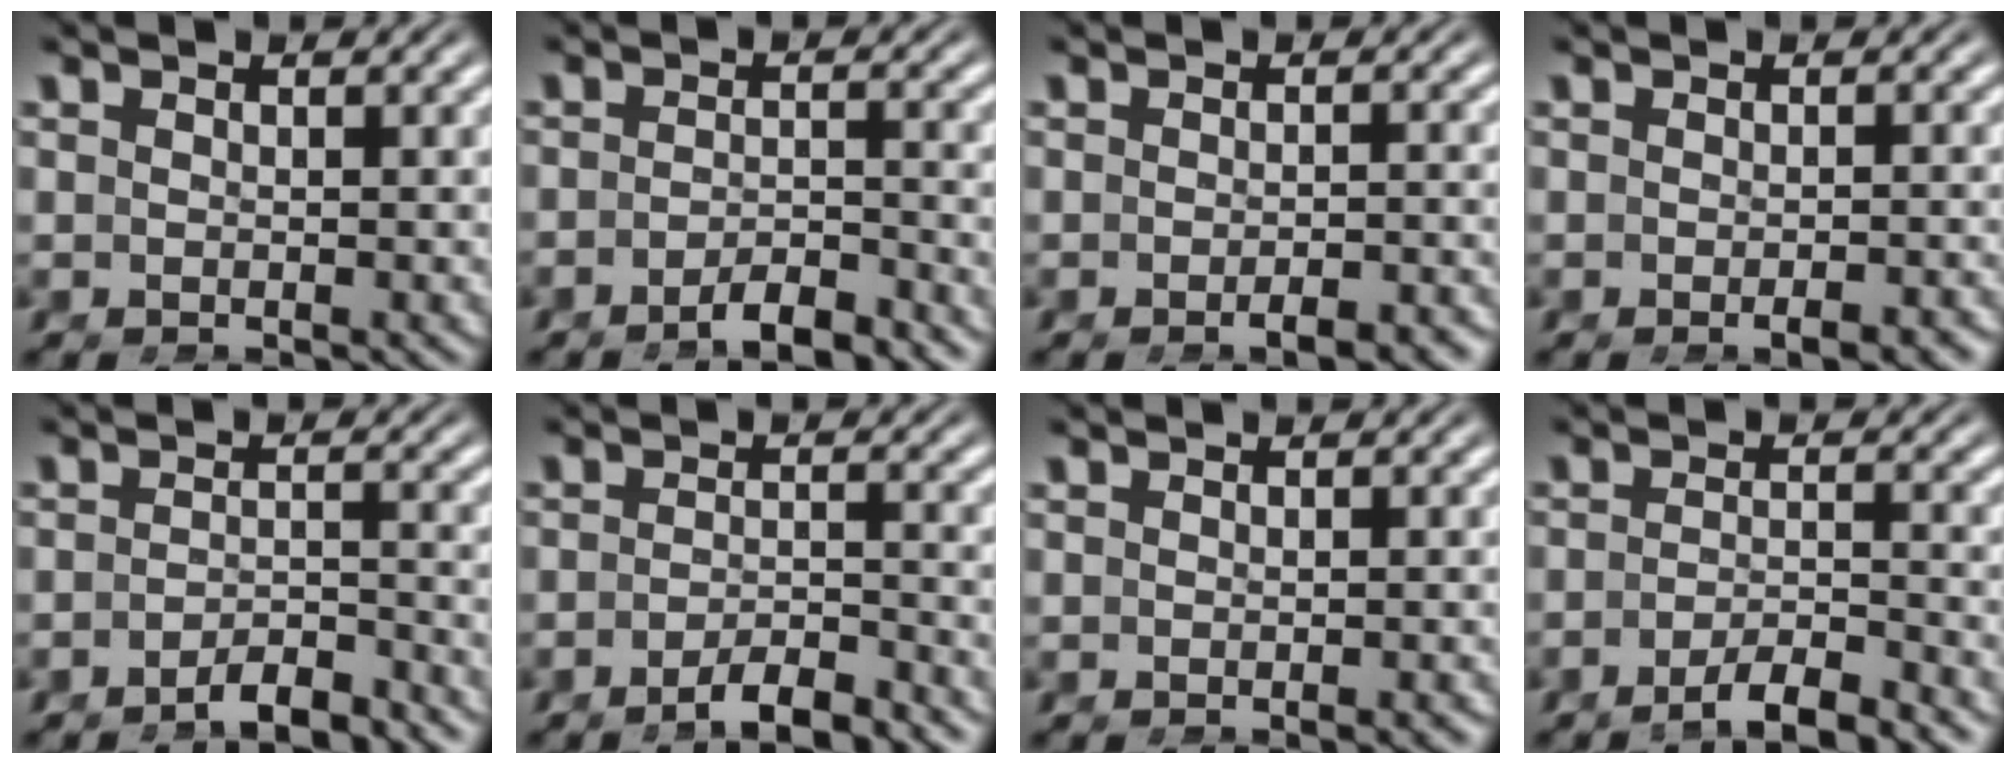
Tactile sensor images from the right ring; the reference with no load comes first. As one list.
[{"total": 3.4, "force": [-3.1, -0.2, 1.4], "torque": [-0.008, -0.001, -0.057]}, {"total": 2.6, "force": [-2.1, 0.2, 1.5], "torque": [-0.014, 0.003, -0.034]}, {"total": 1.9, "force": [-1.4, 0.2, 1.3], "torque": [-0.013, 0.003, -0.023]}, {"total": 3.8, "force": [-3.5, -0.1, 1.3], "torque": [-0.005, -0.003, -0.062]}, {"total": 3.6, "force": [-3.3, -0.2, 1.6], "torque": [-0.011, -0.002, -0.058]}, {"total": 0.9, "force": [-0.6, -0.1, 0.6], "torque": [-0.007, 0.004, -0.011]}, {"total": 3.6, "force": [-3.0, -0.2, 1.9], "torque": [-0.016, -0.002, -0.051]}]